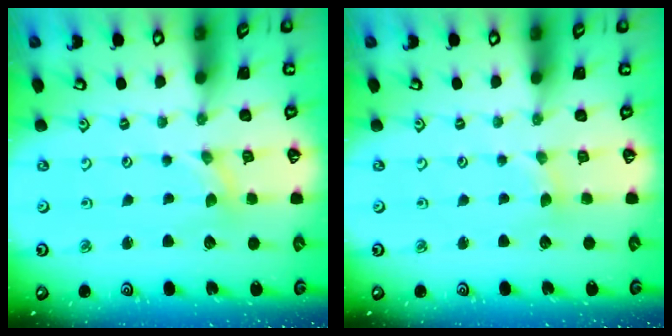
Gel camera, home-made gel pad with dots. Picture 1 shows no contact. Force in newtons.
{"total": 1.0, "press": 1.0, "slide": 0.2}